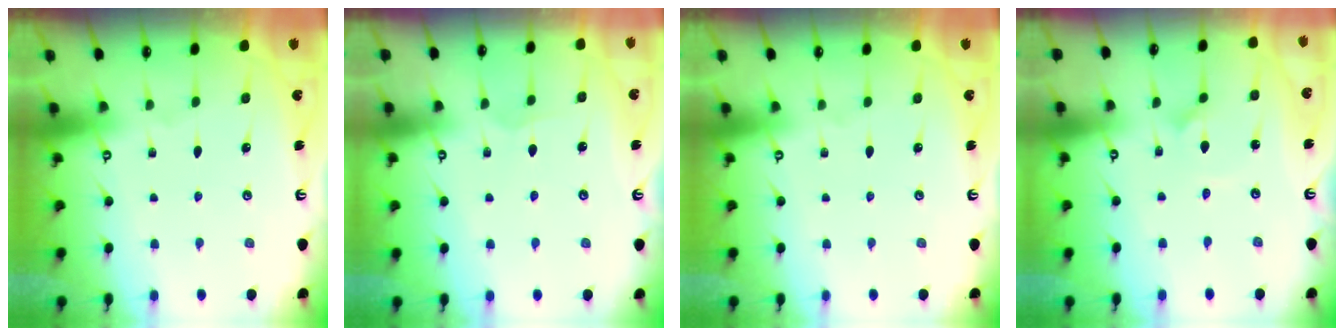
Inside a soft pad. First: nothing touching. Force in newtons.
{"total": 3.5, "press": 3.5, "slide": 0.4}
{"total": 0.0}
{"total": 1.6, "press": 1.6, "slide": 0.1}